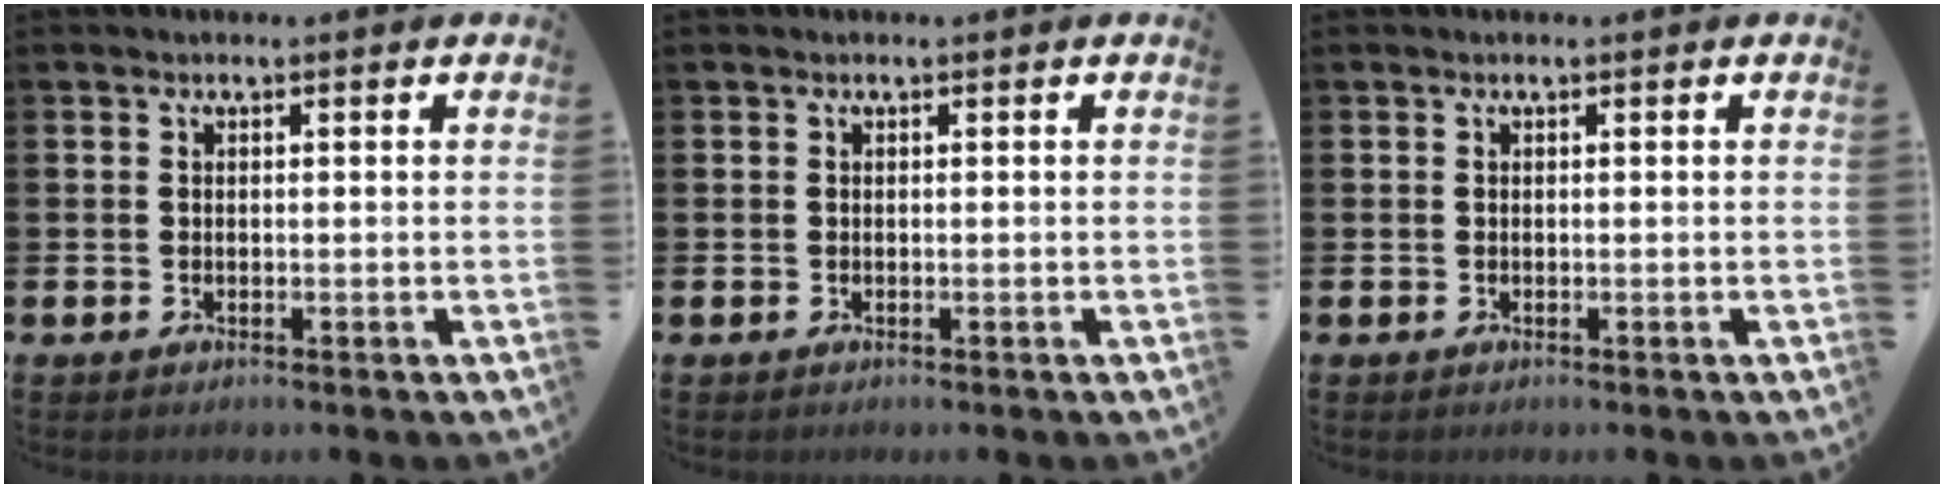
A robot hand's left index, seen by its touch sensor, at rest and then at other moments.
{"total": 0.0}
{"total": 0.0}